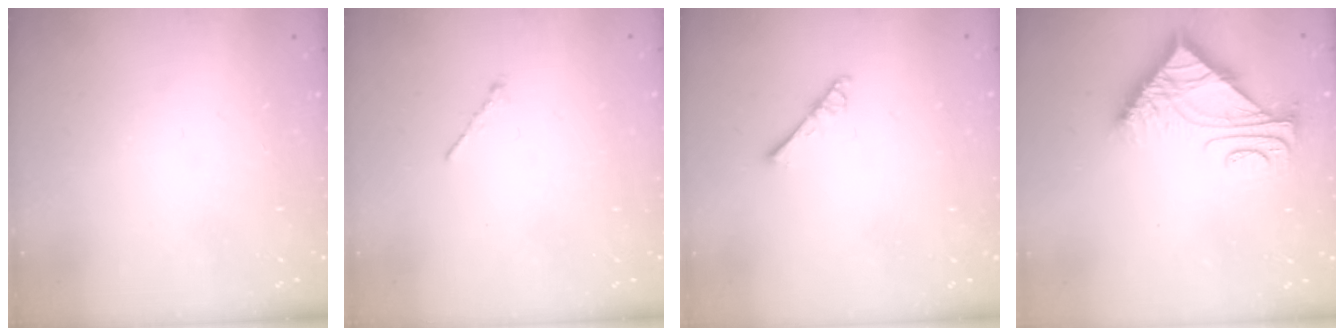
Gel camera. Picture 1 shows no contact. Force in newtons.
{"total": 1.2, "press": 1.2, "slide": 0.4}
{"total": 3.4, "press": 3.3, "slide": 0.3}
{"total": 8.2, "press": 8.2, "slide": 0.4}